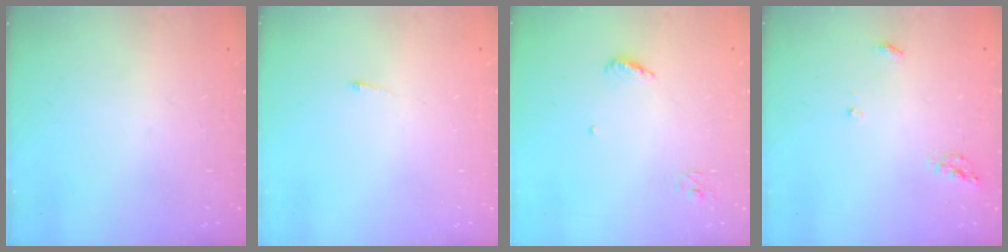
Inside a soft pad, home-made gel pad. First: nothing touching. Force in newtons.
{"total": 2.7, "press": 2.7, "slide": 0.4}
{"total": 5.3, "press": 5.3, "slide": 0.6}
{"total": 5.9, "press": 5.9, "slide": 0.6}